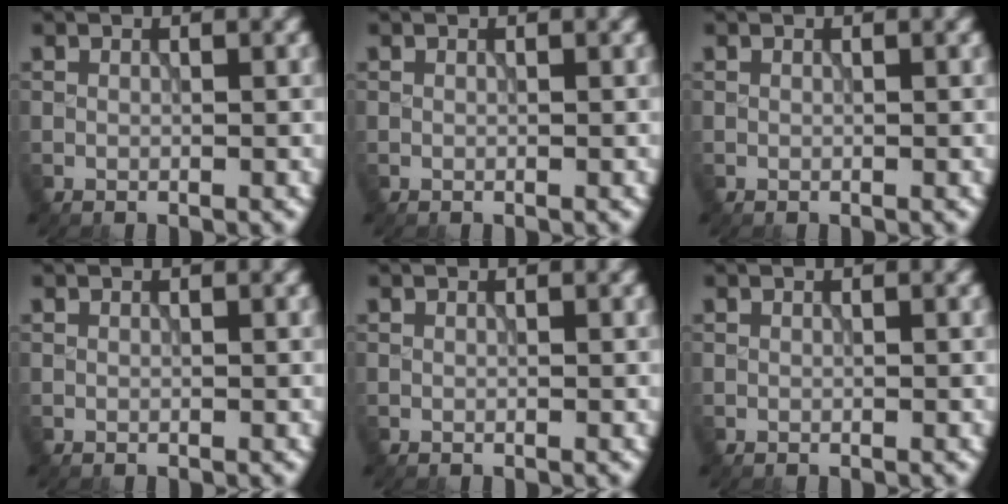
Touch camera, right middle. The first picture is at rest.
{"total": 0.0}
{"total": 0.0}
{"total": 0.0}
{"total": 0.0}
{"total": 0.0}